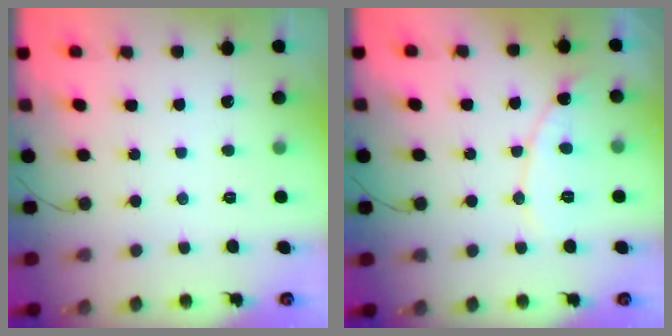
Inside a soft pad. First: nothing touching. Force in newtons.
{"total": 8.6, "press": 8.6, "slide": 0.4}